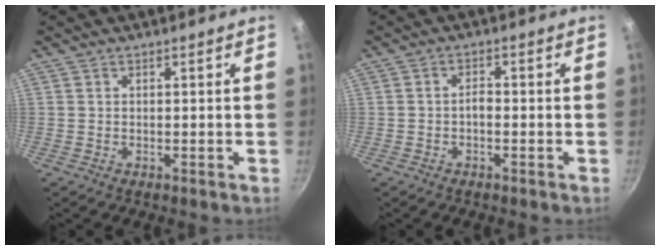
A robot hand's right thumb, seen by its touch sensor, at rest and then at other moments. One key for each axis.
{"total": 1.9, "fx": -0.6, "fy": 1.0, "fz": 1.4, "tx": -0.018, "ty": 0.009, "tz": -0.014}